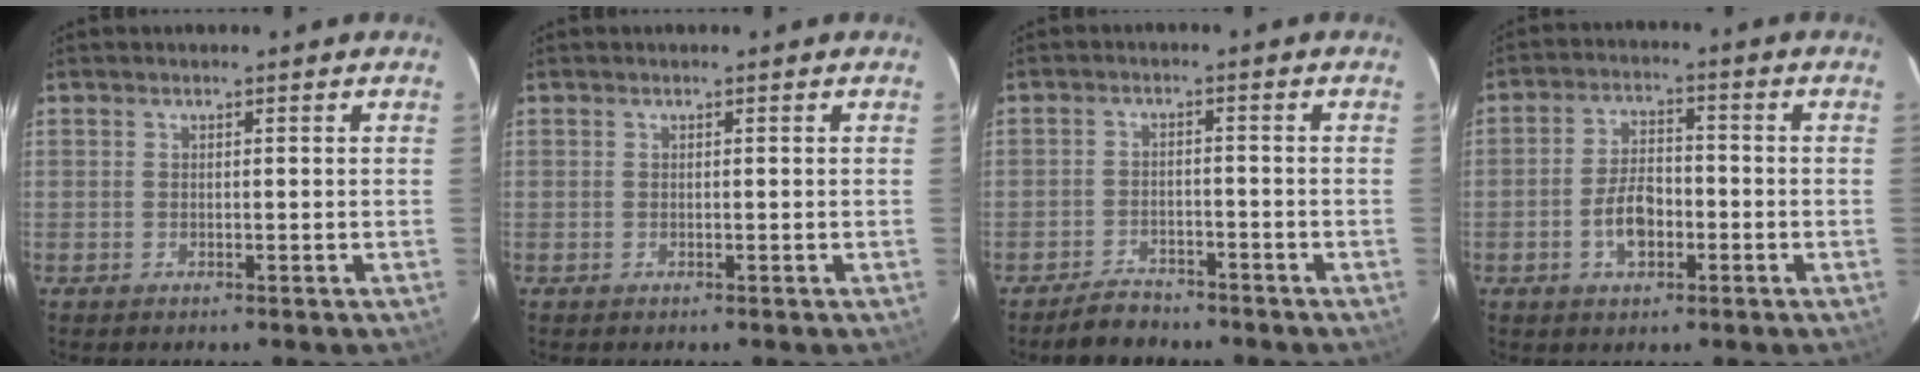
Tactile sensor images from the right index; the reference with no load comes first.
{"total": 0.0}
{"total": 5.1, "force": [-4.4, 2.4, 1.1], "torque": [-0.038, 0.010, -0.067]}
{"total": 6.7, "force": [-2.4, 3.8, 5.0], "torque": [-0.099, 0.011, -0.036]}